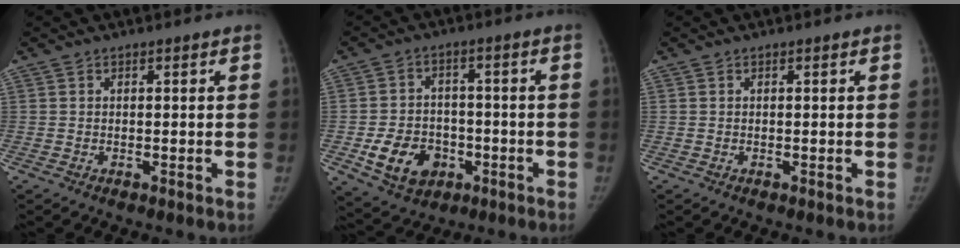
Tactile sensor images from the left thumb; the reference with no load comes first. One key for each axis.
{"total": 10.6, "fx": -3.6, "fy": 8.2, "fz": 5.6, "tx": -0.069, "ty": 0.016, "tz": -0.050}
{"total": 0.0}